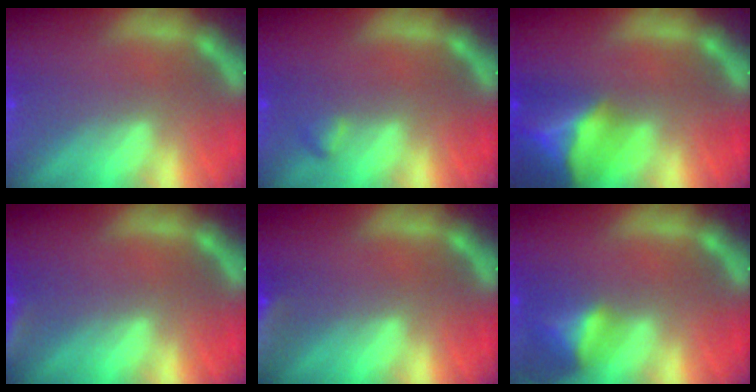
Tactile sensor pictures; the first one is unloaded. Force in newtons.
{"total": 0.9}
{"total": 8.4}
{"total": 2.4}
{"total": 8.0}
{"total": 4.0}